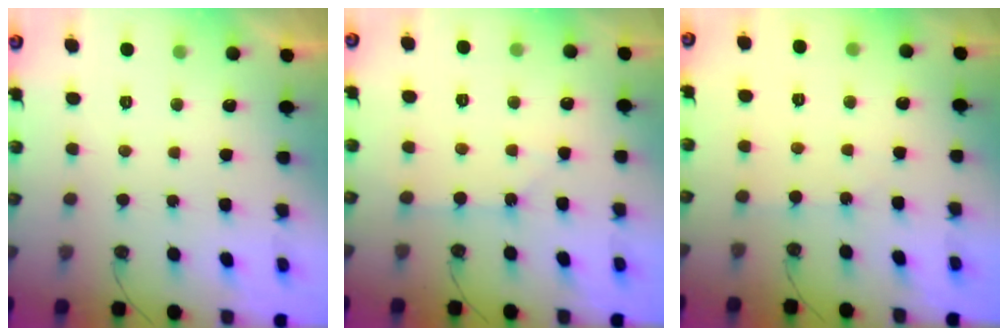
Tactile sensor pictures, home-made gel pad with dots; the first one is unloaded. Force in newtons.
{"total": 0.9, "press": 0.8, "slide": 0.2}
{"total": 1.8, "press": 1.8, "slide": 0.3}